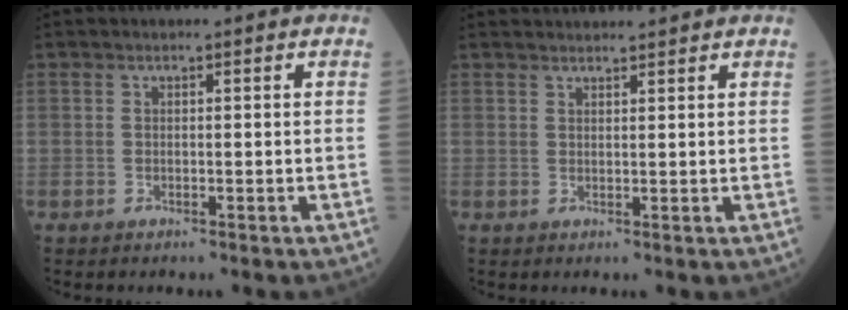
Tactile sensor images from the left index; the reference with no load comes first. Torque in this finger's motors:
{"motor_torque": [-0.32, -0.70, 0.00, 0.00]}